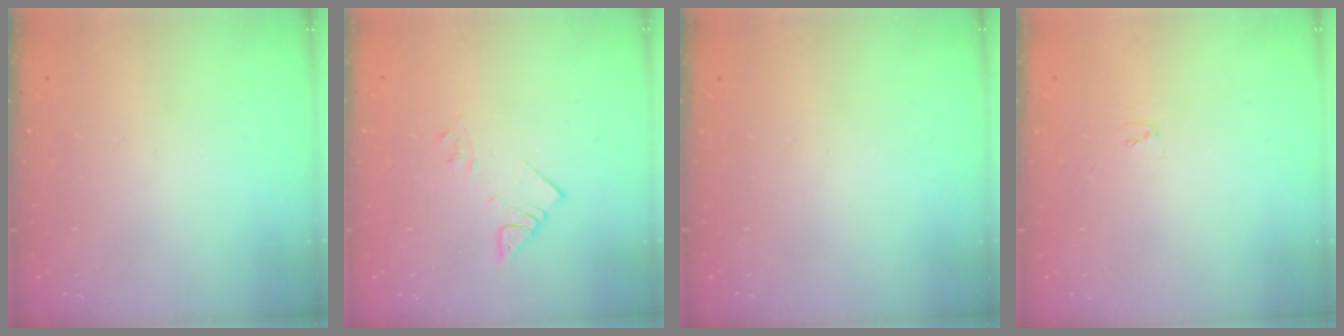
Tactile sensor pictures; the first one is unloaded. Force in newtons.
{"total": 6.0, "press": 6.0, "slide": 0.5}
{"total": 0.0}
{"total": 2.9, "press": 2.9, "slide": 0.4}